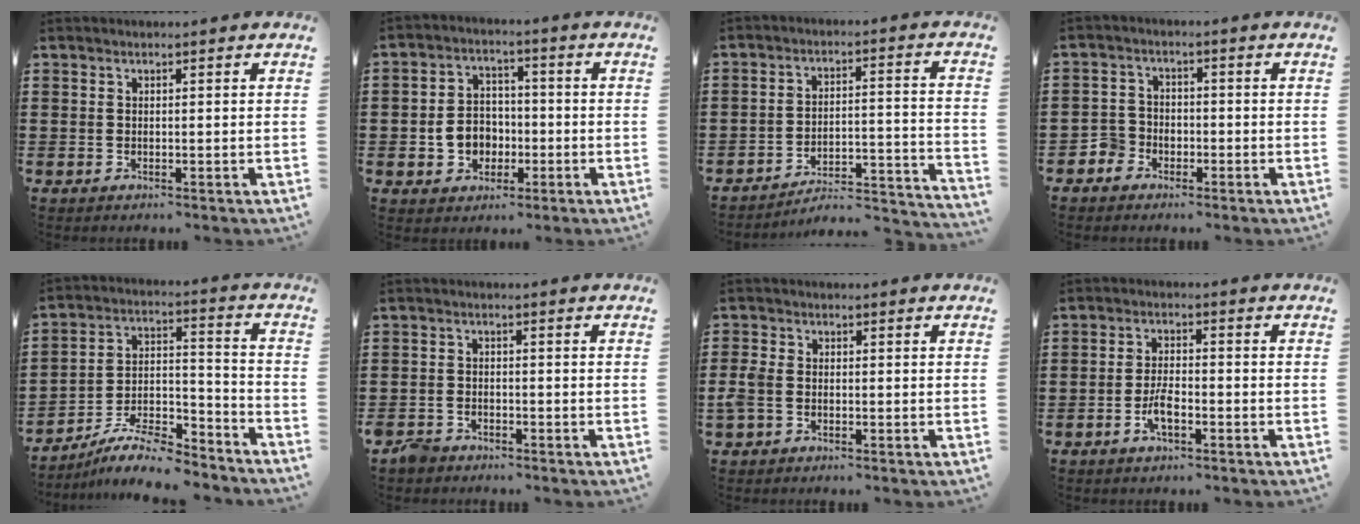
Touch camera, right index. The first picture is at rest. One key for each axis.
{"total": 5.8, "fx": -1.6, "fy": 4.8, "fz": 2.7, "tx": -0.059, "ty": 0.005, "tz": -0.033}
{"total": 3.8, "fx": -3.6, "fy": 0.6, "fz": 1.0, "tx": -0.024, "ty": -0.009, "tz": -0.081}
{"total": 3.2, "fx": -2.0, "fy": 2.5, "fz": 0.5, "tx": -0.028, "ty": 0.005, "tz": -0.045}
{"total": 10.0, "fx": -9.0, "fy": 2.2, "fz": 3.7, "tx": -0.057, "ty": 0.029, "tz": -0.173}
{"total": 2.4, "fx": -2.2, "fy": 0.9, "fz": 0.3, "tx": -0.016, "ty": 0.003, "tz": -0.050}
{"total": 2.9, "fx": -1.1, "fy": 1.9, "fz": 1.9, "tx": -0.065, "ty": -0.008, "tz": -0.030}
{"total": 3.9, "fx": -1.9, "fy": 1.3, "fz": 3.2, "tx": -0.068, "ty": -0.001, "tz": -0.037}